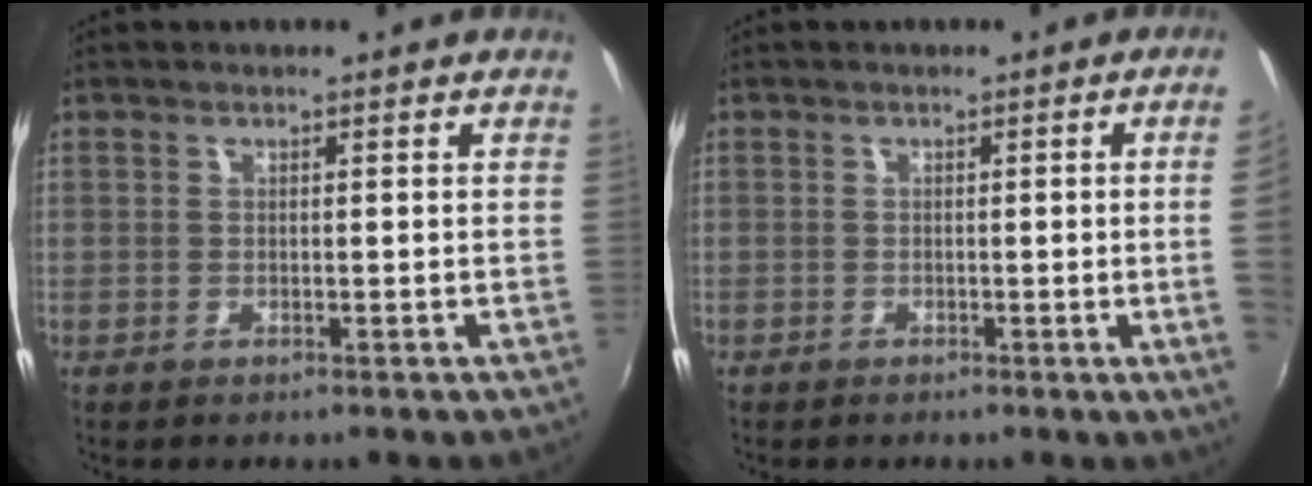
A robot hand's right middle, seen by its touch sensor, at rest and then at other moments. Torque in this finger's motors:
{"motor_torque": [1.07, -1.07, -0.43, -0.21]}